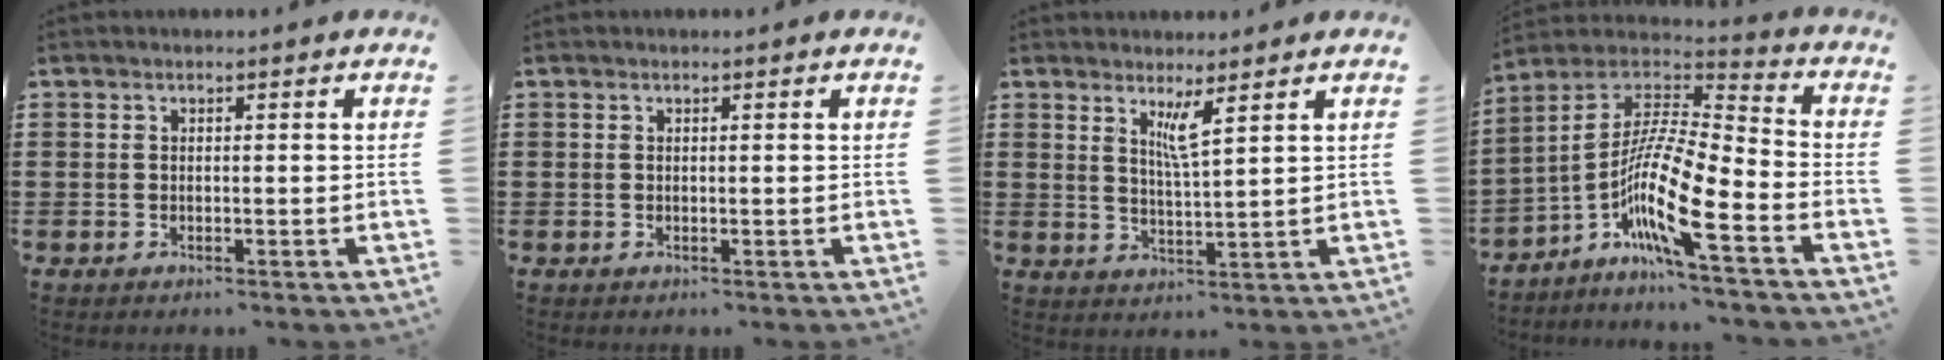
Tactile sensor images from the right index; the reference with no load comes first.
{"total": 0.0}
{"total": 3.9, "force": [2.4, 0.2, 3.0], "torque": [-0.058, -0.004, 0.040]}
{"total": 13.0, "force": [-6.3, 1.3, 11.3], "torque": [-0.244, -0.028, -0.132]}